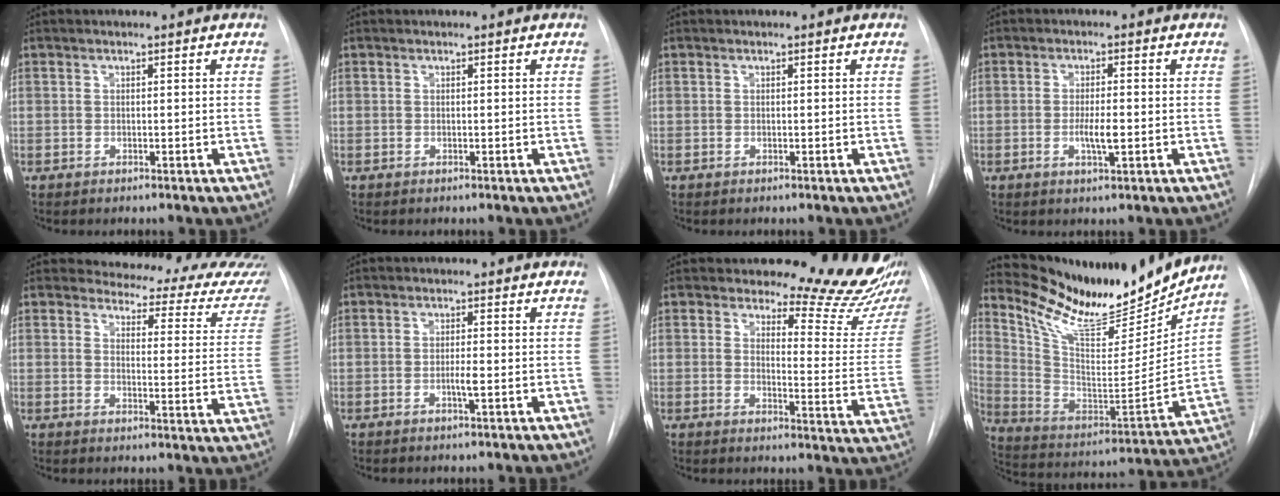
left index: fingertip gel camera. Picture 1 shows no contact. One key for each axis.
{"total": 0.0}
{"total": 0.0}
{"total": 3.4, "fx": -0.8, "fy": 0.6, "fz": 3.3, "tx": -0.062, "ty": -0.003, "tz": -0.013}
{"total": 18.5, "fx": 17.4, "fy": 4.5, "fz": 4.4, "tx": -0.020, "ty": -0.078, "tz": 0.168}
{"total": 1.9, "fx": -0.6, "fy": 0.1, "fz": 1.8, "tx": -0.035, "ty": -0.001, "tz": -0.012}
{"total": 16.3, "fx": 15.6, "fy": 2.3, "fz": 4.4, "tx": -0.034, "ty": -0.121, "tz": 0.155}
{"total": 21.5, "fx": 19.5, "fy": 3.7, "fz": 8.2, "tx": -0.149, "ty": -0.048, "tz": 0.315}